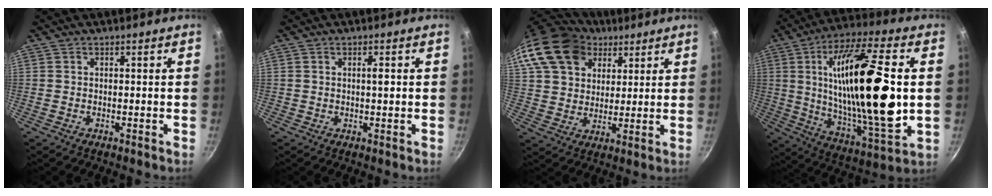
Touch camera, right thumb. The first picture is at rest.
{"total": 1.7, "force": [0.3, 0.5, 1.6], "torque": [-0.023, 0.001, 0.004]}
{"total": 19.6, "force": [9.5, 14.3, 9.4], "torque": [-0.176, 0.013, 0.172]}
{"total": 29.3, "force": [2.9, 8.8, 27.9], "torque": [-0.484, -0.012, 0.047]}